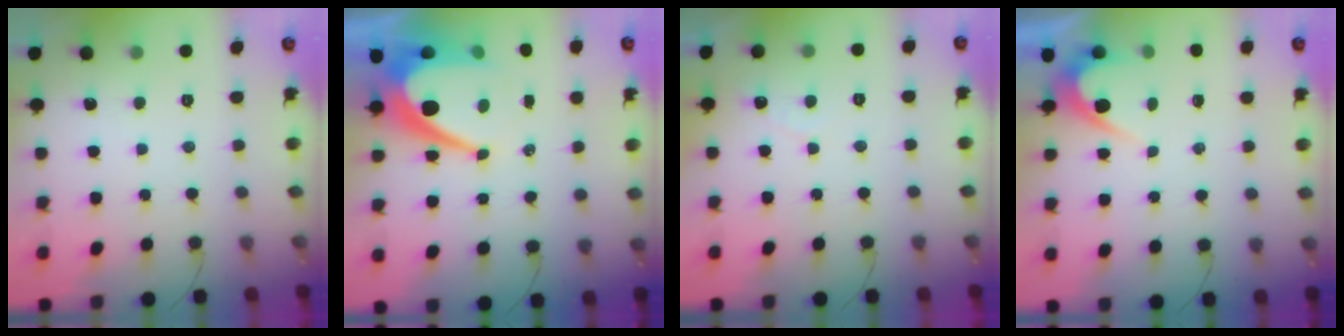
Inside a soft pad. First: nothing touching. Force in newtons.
{"total": 13.6, "press": 13.5, "slide": 1.2}
{"total": 2.2, "press": 2.2, "slide": 0.0}
{"total": 3.9, "press": 3.9, "slide": 0.3}